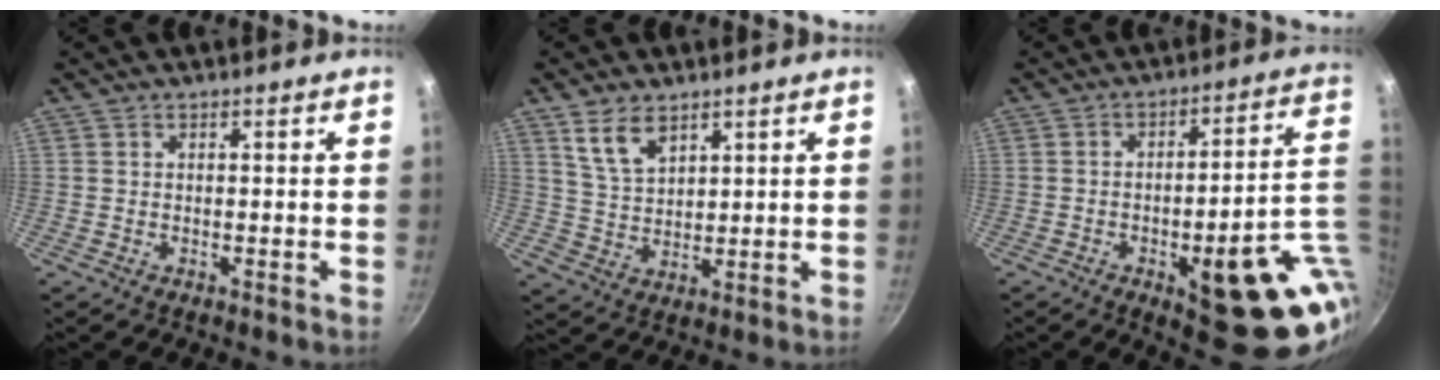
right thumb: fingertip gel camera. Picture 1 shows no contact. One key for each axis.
{"total": 6.7, "fx": 4.1, "fy": 3.9, "fz": 3.6, "tx": -0.051, "ty": -0.018, "tz": 0.090}
{"total": 22.3, "fx": -4.8, "fy": 7.4, "fz": 20.5, "tx": -0.213, "ty": 0.005, "tz": -0.052}